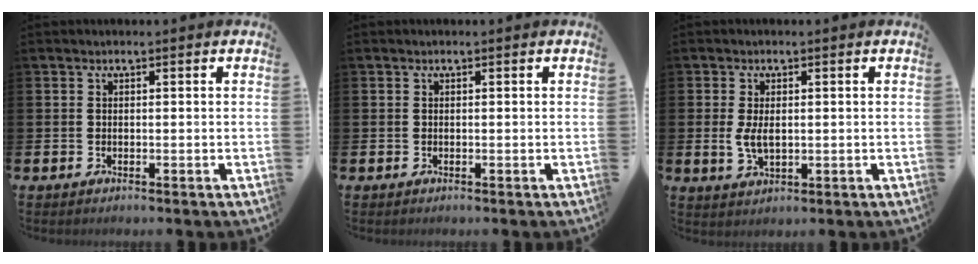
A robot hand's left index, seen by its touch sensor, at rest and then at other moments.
{"total": 0.0}
{"total": 3.1, "force": [0.3, 1.7, 2.6], "torque": [-0.042, 0.002, 0.002]}